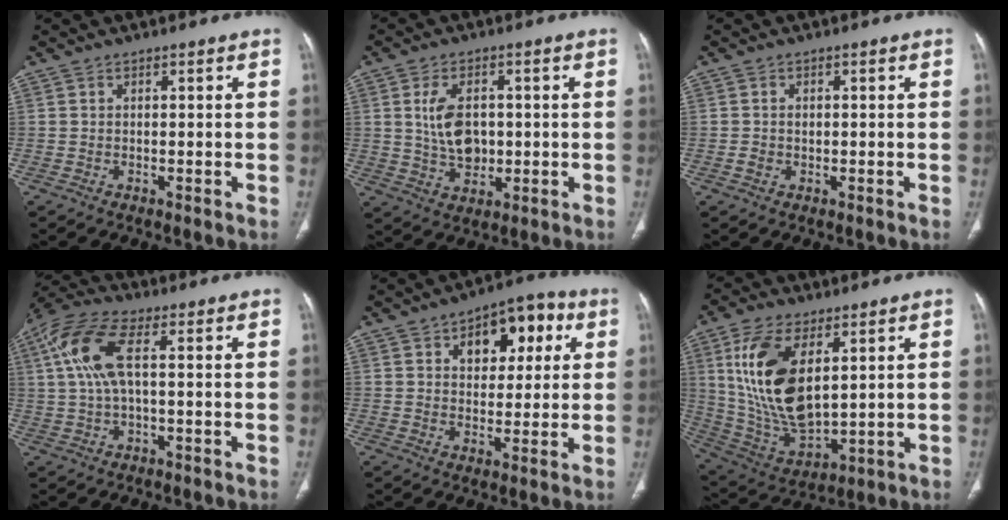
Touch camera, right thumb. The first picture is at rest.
{"total": 8.0, "force": [1.0, 5.2, 6.0], "torque": [-0.096, -0.003, 0.028]}
{"total": 1.4, "force": [0.0, 1.1, 0.8], "torque": [-0.014, 0.003, 0.005]}
{"total": 10.7, "force": [2.3, 4.1, 9.6], "torque": [-0.231, 0.029, 0.041]}
{"total": 12.1, "force": [4.5, 7.2, 8.6], "torque": [-0.070, 0.008, 0.061]}
{"total": 18.6, "force": [5.6, 9.2, 15.1], "torque": [-0.291, -0.025, 0.121]}